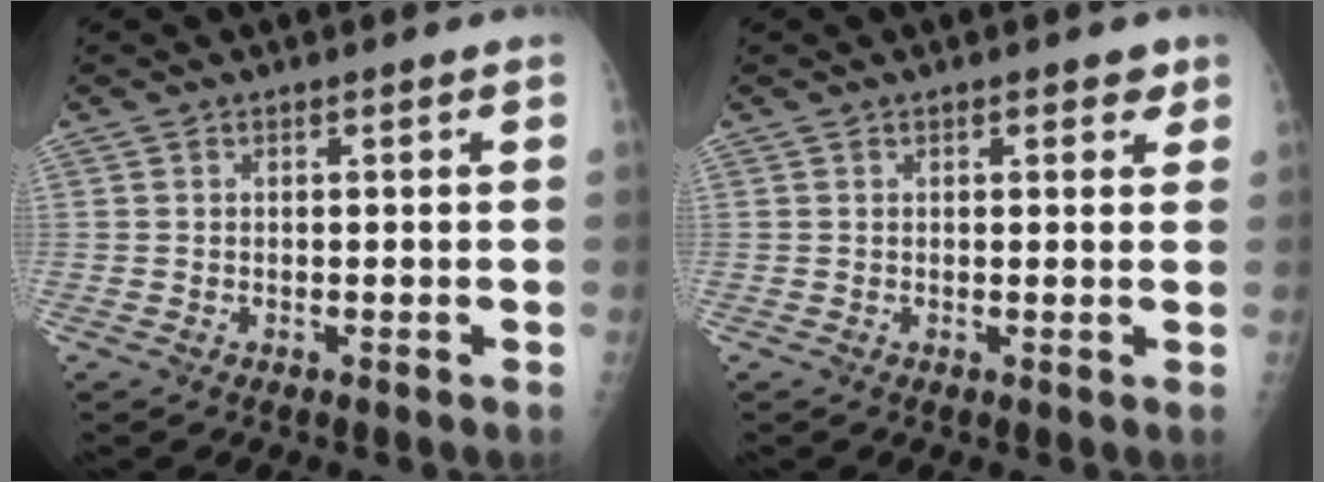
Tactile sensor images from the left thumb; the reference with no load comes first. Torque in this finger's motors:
{"motor_torque": [-0.31, 0.19, 0.05, 0.12, 0.03]}